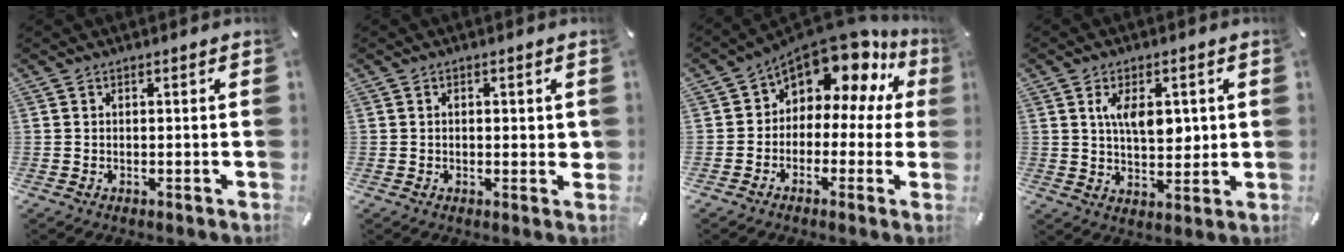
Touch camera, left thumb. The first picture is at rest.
{"total": 2.1, "force": [0.1, 1.1, 1.8], "torque": [-0.028, 0.002, -0.001]}
{"total": 12.6, "force": [9.1, 6.3, 6.2], "torque": [-0.110, -0.079, 0.157]}
{"total": 9.0, "force": [2.1, 5.1, 7.1], "torque": [-0.112, -0.002, 0.034]}